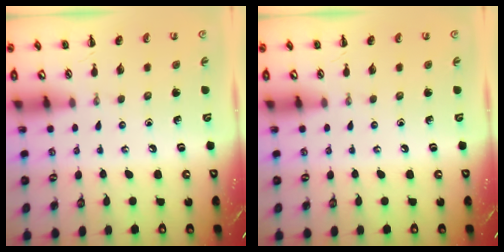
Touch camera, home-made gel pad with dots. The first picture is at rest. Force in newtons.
{"total": 0.0}